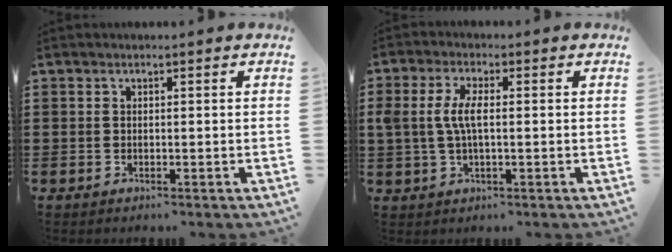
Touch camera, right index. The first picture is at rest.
{"total": 5.0, "force": [0.2, 1.9, 4.6], "torque": [-0.115, -0.005, -0.007]}